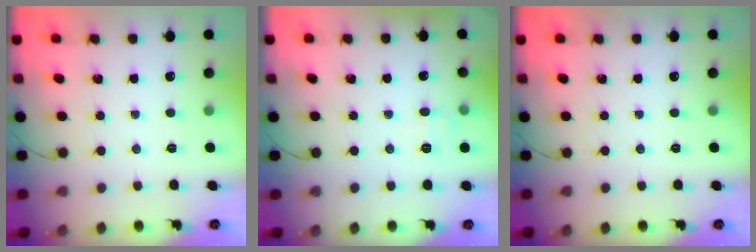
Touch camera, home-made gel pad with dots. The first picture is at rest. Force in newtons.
{"total": 6.9, "press": 6.7, "slide": 1.8}
{"total": 0.0}